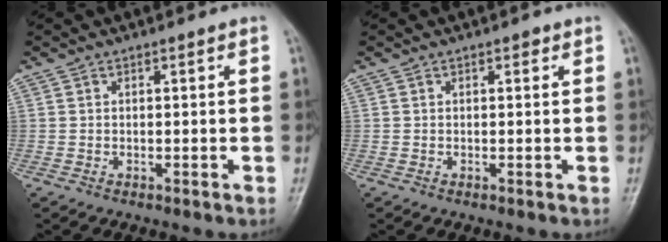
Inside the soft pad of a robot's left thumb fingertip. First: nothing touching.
{"total": 0.8, "force": [0.4, 0.5, 0.5], "torque": [-0.001, -0.001, 0.003]}